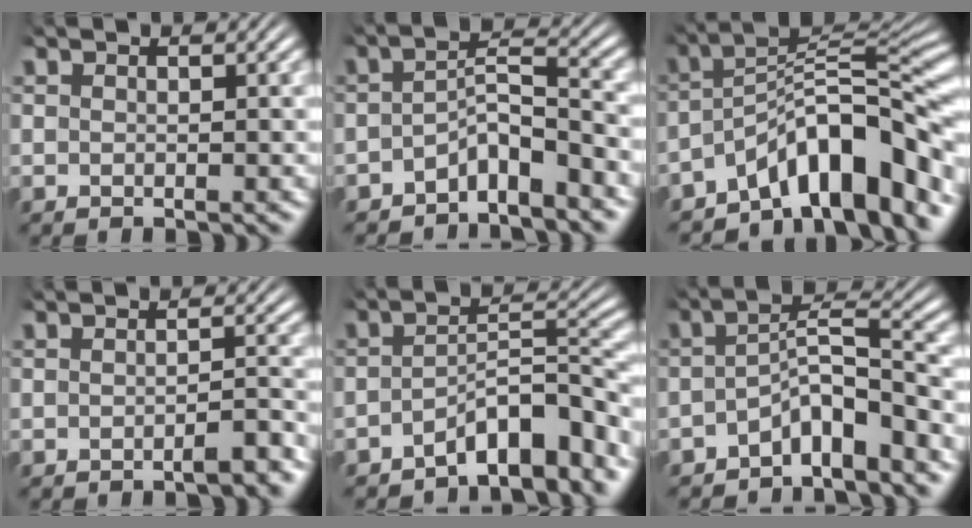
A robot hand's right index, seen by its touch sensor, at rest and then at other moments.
{"total": 3.8, "force": [-2.9, 1.0, 2.3], "torque": [-0.032, -0.009, -0.047]}
{"total": 10.2, "force": [-3.9, 4.7, 8.2], "torque": [-0.125, -0.022, -0.053]}
{"total": 1.9, "force": [-1.7, -0.1, 0.7], "torque": [-0.007, 0.003, -0.032]}
{"total": 6.3, "force": [-4.2, 1.4, 4.5], "torque": [-0.057, -0.009, -0.062]}
{"total": 4.8, "force": [-2.9, 1.8, 3.4], "torque": [-0.054, -0.013, -0.043]}